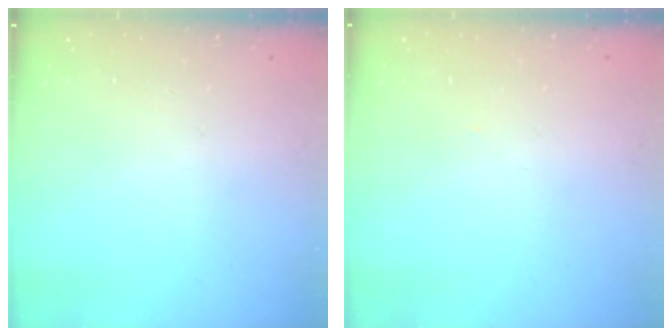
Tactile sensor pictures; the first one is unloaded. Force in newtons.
{"total": 1.1, "press": 1.1, "slide": 0.1}